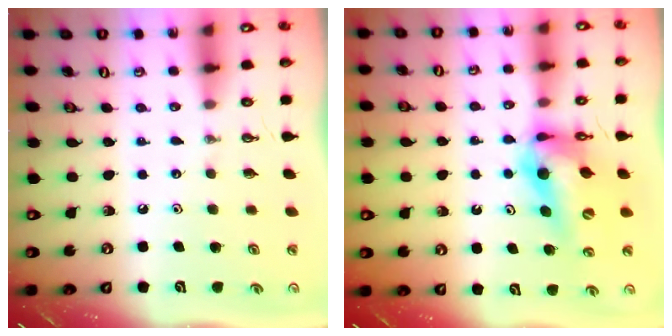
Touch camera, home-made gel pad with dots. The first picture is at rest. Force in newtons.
{"total": 12.9, "press": 12.8, "slide": 1.1}